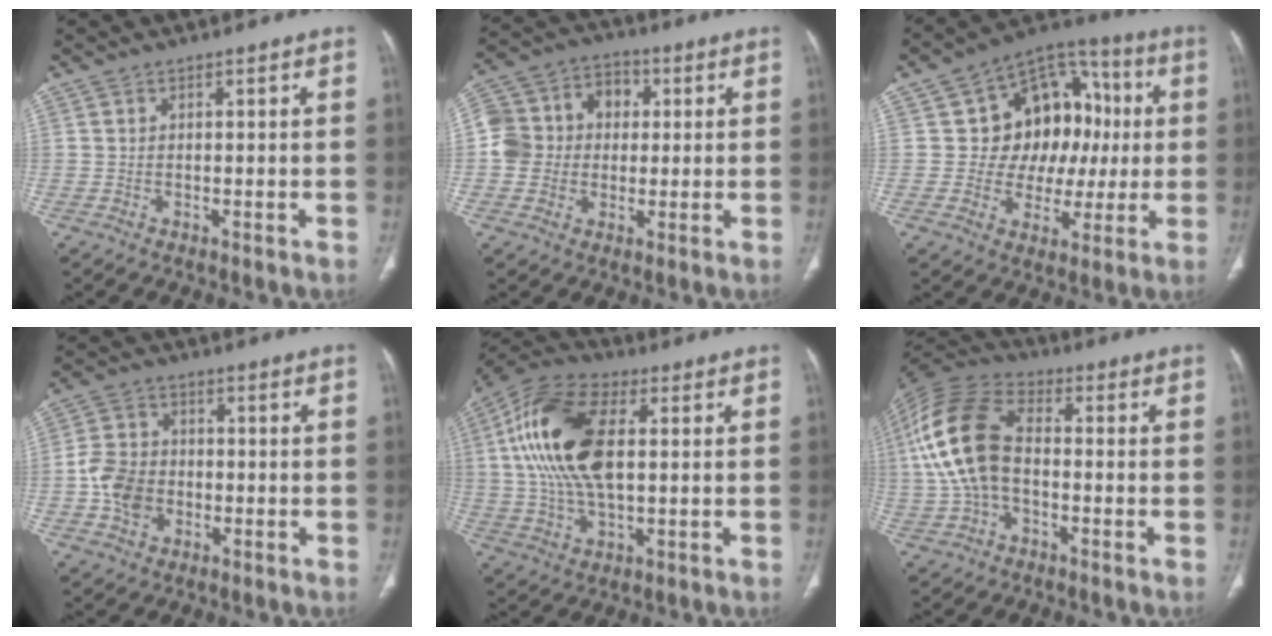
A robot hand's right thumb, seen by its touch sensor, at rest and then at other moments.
{"total": 11.8, "force": [0.7, 10.6, 5.3], "torque": [-0.073, 0.031, 0.005]}
{"total": 17.1, "force": [2.2, 13.6, 10.1], "torque": [-0.070, 0.035, 0.040]}
{"total": 8.8, "force": [-1.8, 7.0, 5.0], "torque": [-0.081, 0.016, -0.036]}
{"total": 18.8, "force": [3.1, 9.8, 15.8], "torque": [-0.319, 0.014, 0.053]}
{"total": 16.4, "force": [-0.6, 10.4, 12.7], "torque": [-0.265, 0.035, -0.018]}